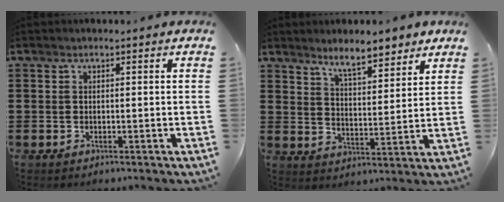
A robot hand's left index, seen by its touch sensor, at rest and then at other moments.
{"total": 6.7, "force": [5.9, 1.0, 2.8], "torque": [-0.065, -0.018, 0.107]}